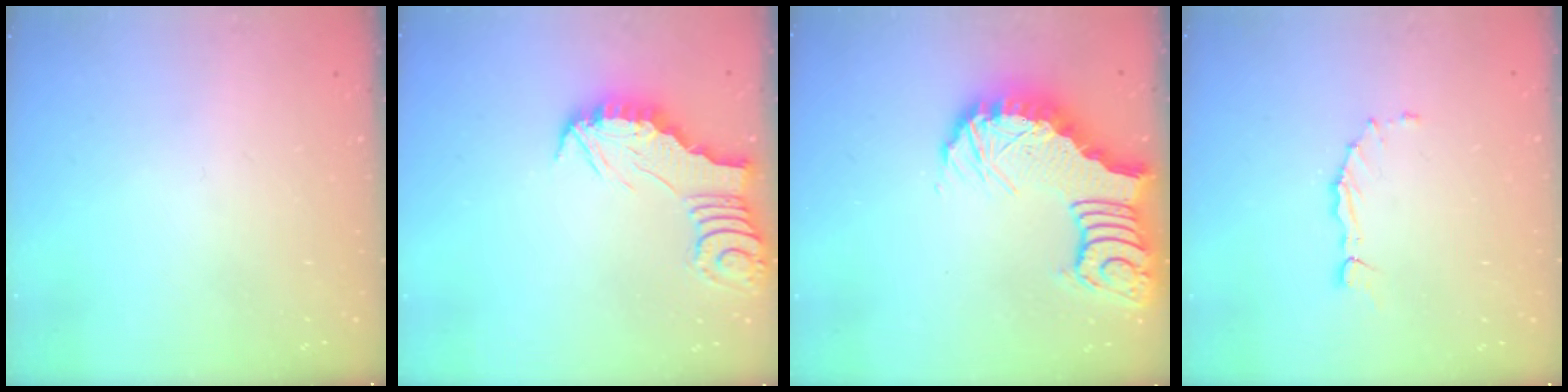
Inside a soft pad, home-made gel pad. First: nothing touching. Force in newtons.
{"total": 2.4, "press": 2.4, "slide": 0.2}
{"total": 7.6, "press": 7.5, "slide": 1.2}
{"total": 1.6, "press": 1.6, "slide": 0.3}